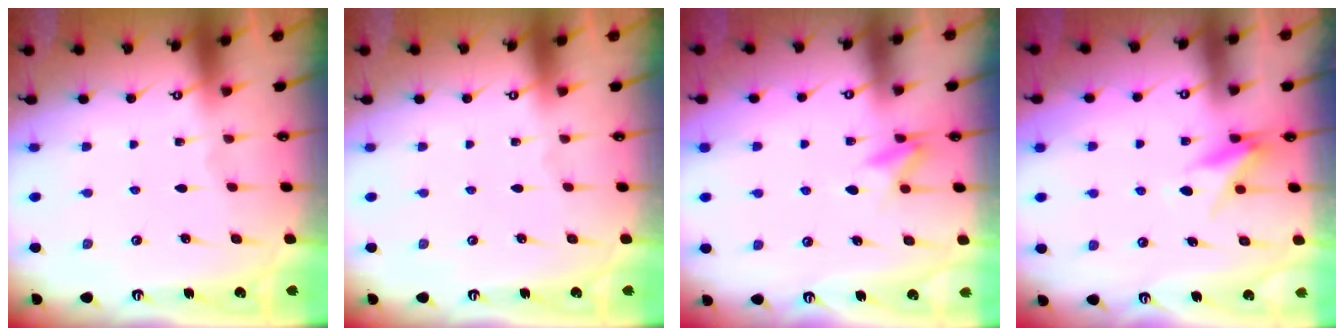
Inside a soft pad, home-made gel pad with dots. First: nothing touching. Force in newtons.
{"total": 0.0}
{"total": 9.0, "press": 9.0, "slide": 1.1}
{"total": 9.0, "press": 8.9, "slide": 1.3}